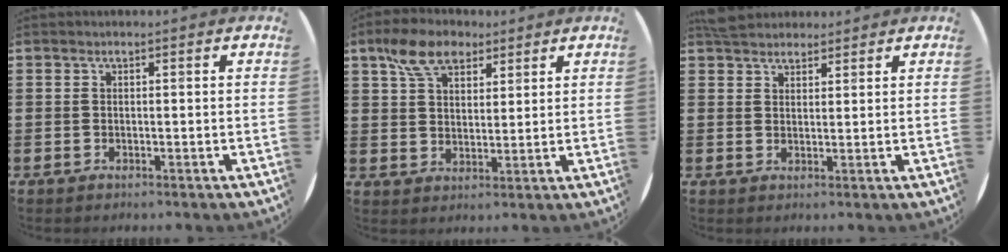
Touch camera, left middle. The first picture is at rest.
{"total": 7.2, "force": [4.9, 4.0, 3.4], "torque": [-0.067, 0.002, 0.090]}
{"total": 3.3, "force": [3.2, 1.0, 0.3], "torque": [-0.005, -0.003, 0.060]}